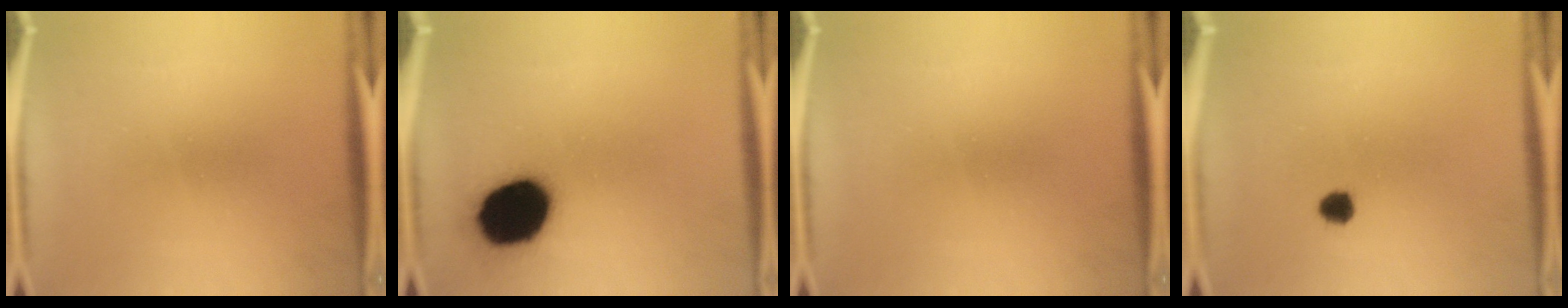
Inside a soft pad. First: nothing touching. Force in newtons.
{"total": 18.9}
{"total": 0.0}
{"total": 2.4}